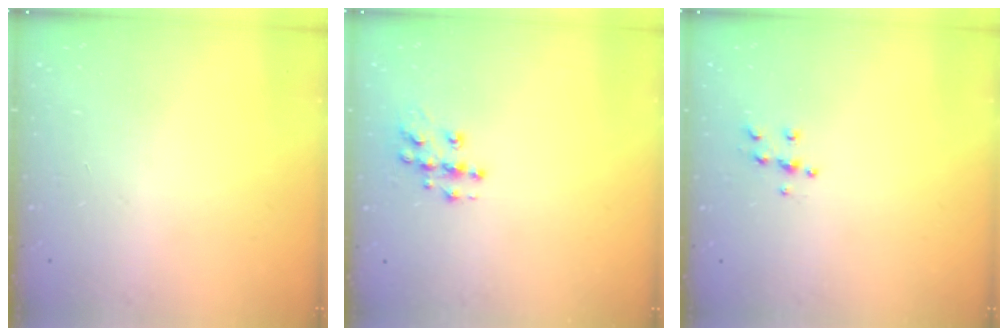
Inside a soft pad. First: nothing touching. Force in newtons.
{"total": 9.5, "press": 9.5, "slide": 0.6}
{"total": 5.5, "press": 5.5, "slide": 0.5}